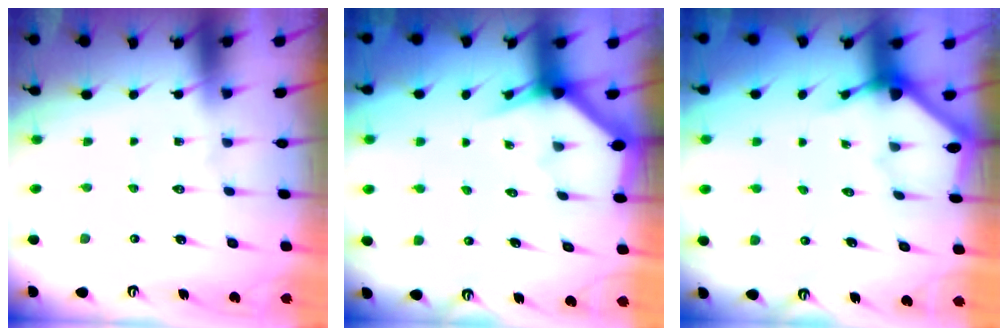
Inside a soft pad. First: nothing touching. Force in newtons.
{"total": 2.9, "press": 2.9, "slide": 0.1}
{"total": 3.3, "press": 3.3, "slide": 0.2}